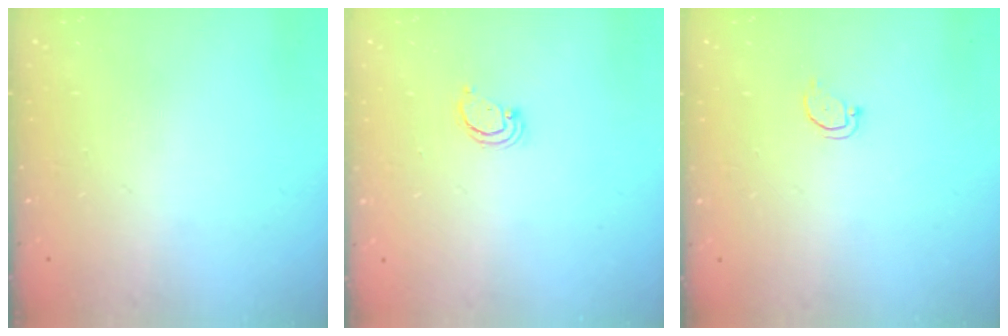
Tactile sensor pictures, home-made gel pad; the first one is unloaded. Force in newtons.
{"total": 2.4, "press": 2.4, "slide": 0.2}
{"total": 2.2, "press": 2.2, "slide": 0.2}